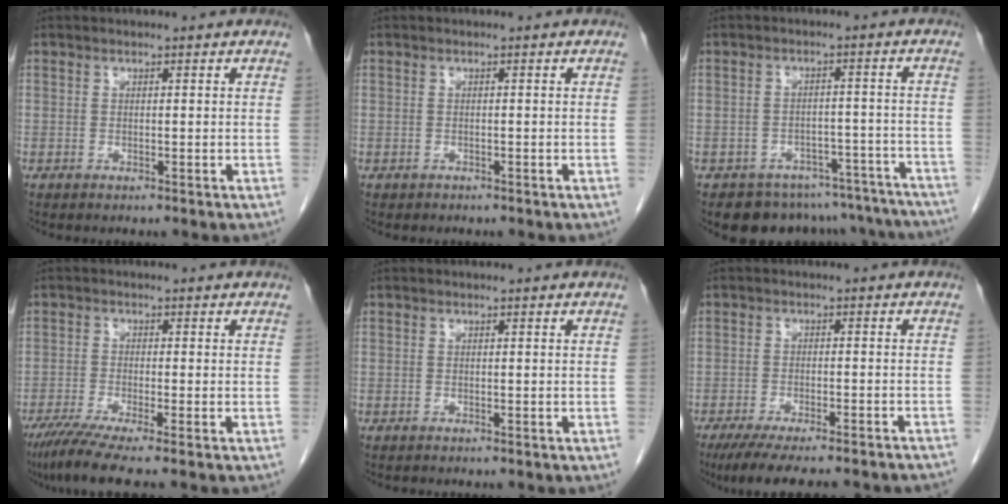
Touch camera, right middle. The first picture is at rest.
{"total": 0.6, "force": [-0.4, 0.4, 0.0], "torque": [-0.013, 0.002, -0.005]}
{"total": 15.2, "force": [-13.4, 6.7, 2.4], "torque": [-0.017, 0.033, -0.148]}
{"total": 6.7, "force": [-5.1, -0.6, 4.3], "torque": [-0.069, -0.022, -0.088]}
{"total": 0.0}
{"total": 16.9, "force": [-14.9, 2.1, 7.8], "torque": [-0.104, -0.024, -0.193]}